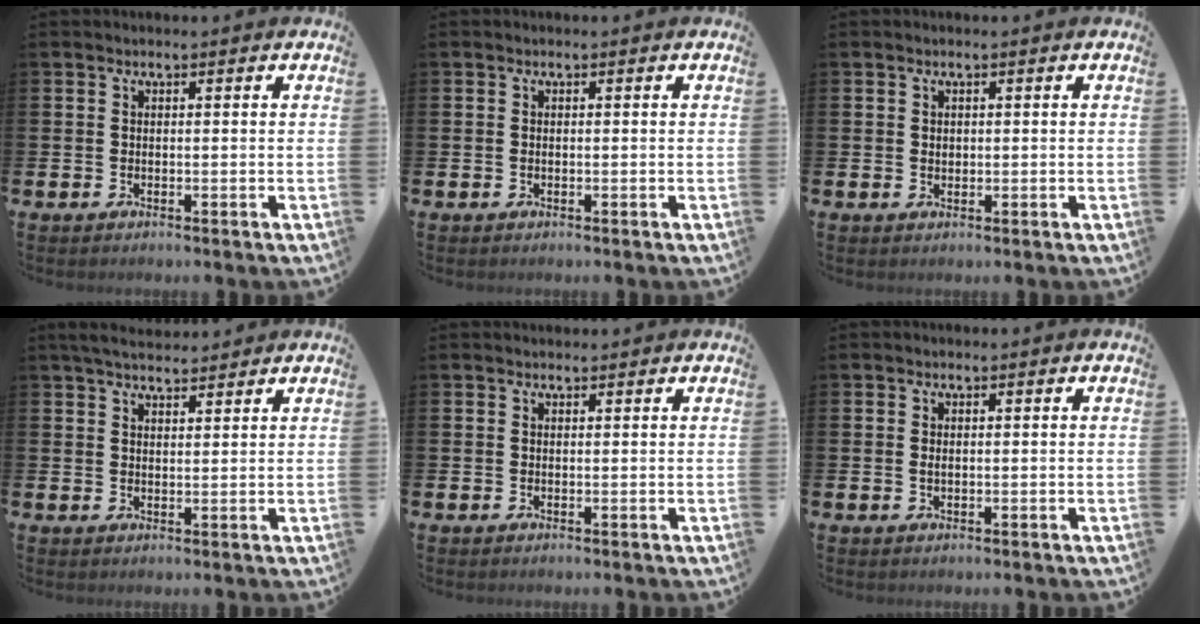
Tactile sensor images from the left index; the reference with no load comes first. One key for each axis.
{"total": 0.0}
{"total": 0.8, "fx": 0.5, "fy": 0.6, "fz": 0.3, "tx": 0.004, "ty": 0.000, "tz": 0.007}
{"total": 4.3, "fx": 4.0, "fy": 0.8, "fz": 1.2, "tx": -0.031, "ty": -0.013, "tz": 0.074}
{"total": 0.7, "fx": 0.7, "fy": 0.2, "fz": 0.1, "tx": 0.006, "ty": -0.001, "tz": 0.010}
{"total": 0.6, "fx": 0.2, "fy": 0.3, "fz": 0.5, "tx": -0.008, "ty": 0.001, "tz": 0.002}